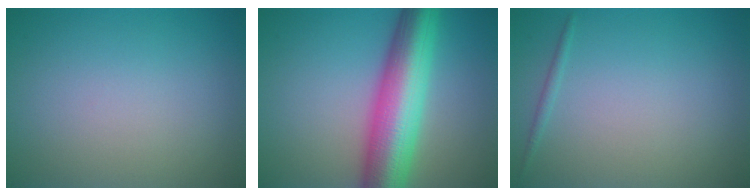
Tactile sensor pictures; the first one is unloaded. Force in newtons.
{"total": 10.1, "press": 10.1, "slide": 0.2}
{"total": 0.6, "press": 0.6, "slide": 0.1}